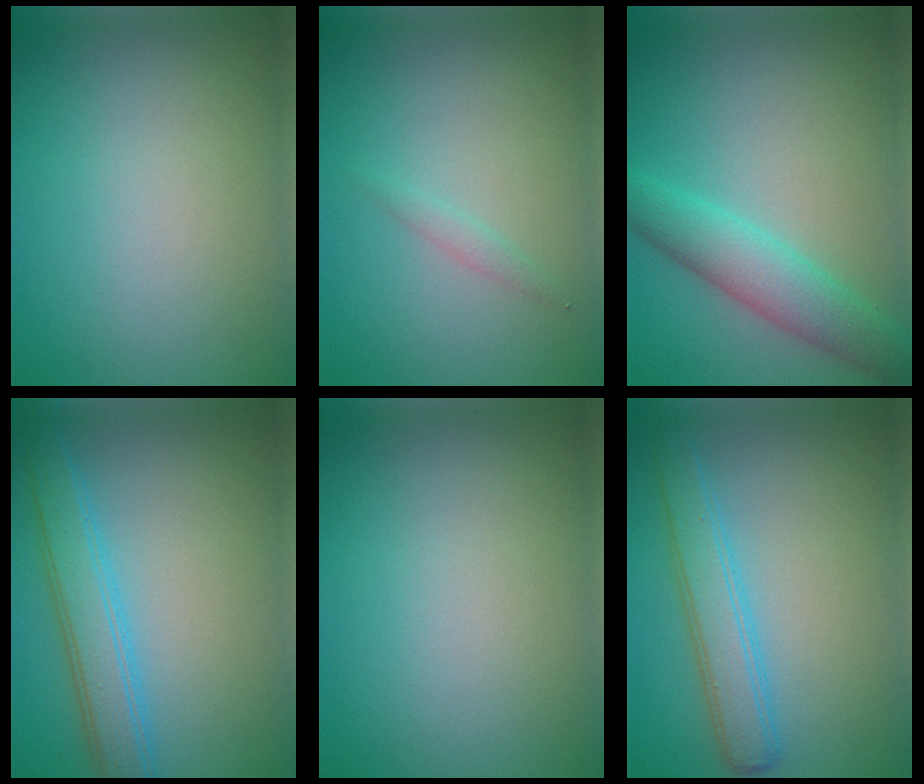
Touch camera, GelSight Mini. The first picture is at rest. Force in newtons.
{"total": 0.8, "press": 0.8, "slide": 0.1}
{"total": 4.7, "press": 4.7, "slide": 0.1}
{"total": 4.2, "press": 4.2, "slide": 0.1}
{"total": 0.0}
{"total": 3.7, "press": 3.7, "slide": 0.1}